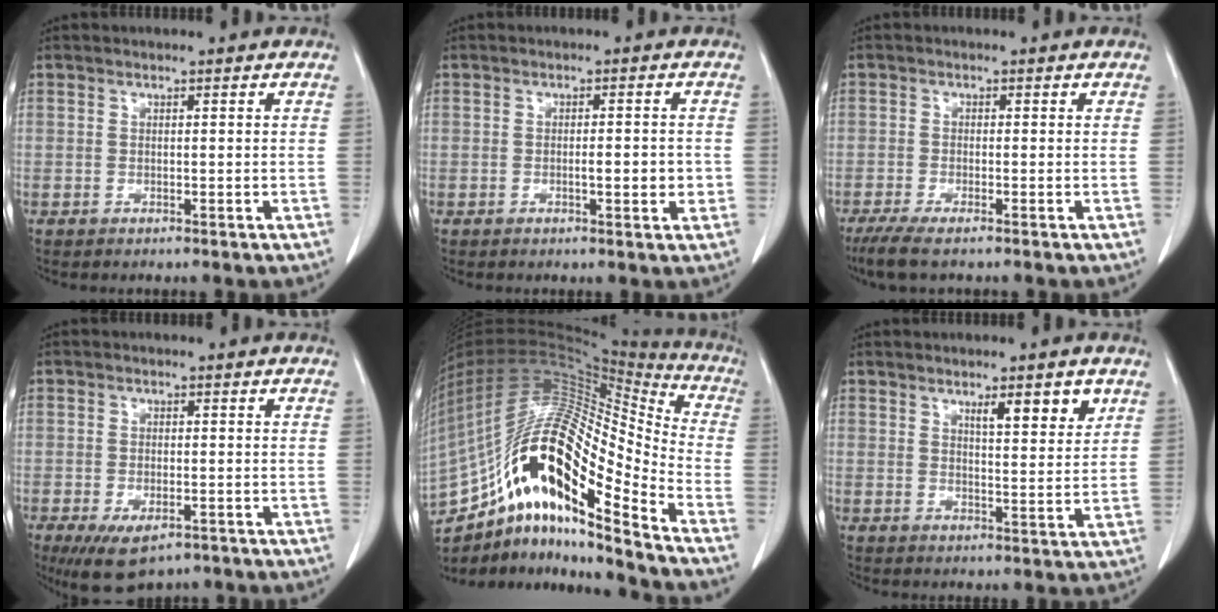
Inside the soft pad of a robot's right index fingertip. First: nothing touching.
{"total": 3.3, "force": [-0.6, 0.8, 3.2], "torque": [-0.051, -0.001, -0.006]}
{"total": 4.7, "force": [-3.4, 0.5, 3.1], "torque": [-0.055, -0.011, -0.058]}
{"total": 7.4, "force": [-4.6, 3.3, 4.7], "torque": [-0.077, -0.012, -0.068]}
{"total": 29.6, "force": [-16.0, 6.5, 24.1], "torque": [-0.463, 0.000, -0.281]}
{"total": 5.4, "force": [3.2, 0.9, 4.2], "torque": [-0.060, -0.008, 0.046]}